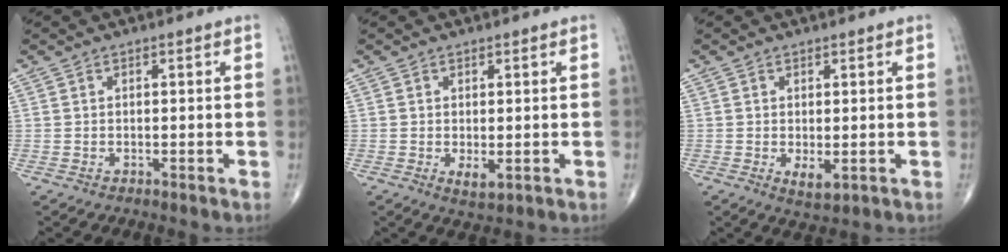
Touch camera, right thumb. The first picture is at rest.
{"total": 2.4, "force": [-0.4, 1.0, 2.1], "torque": [-0.035, -0.008, -0.002]}
{"total": 2.8, "force": [-0.4, 1.3, 2.5], "torque": [-0.039, -0.009, -0.001]}